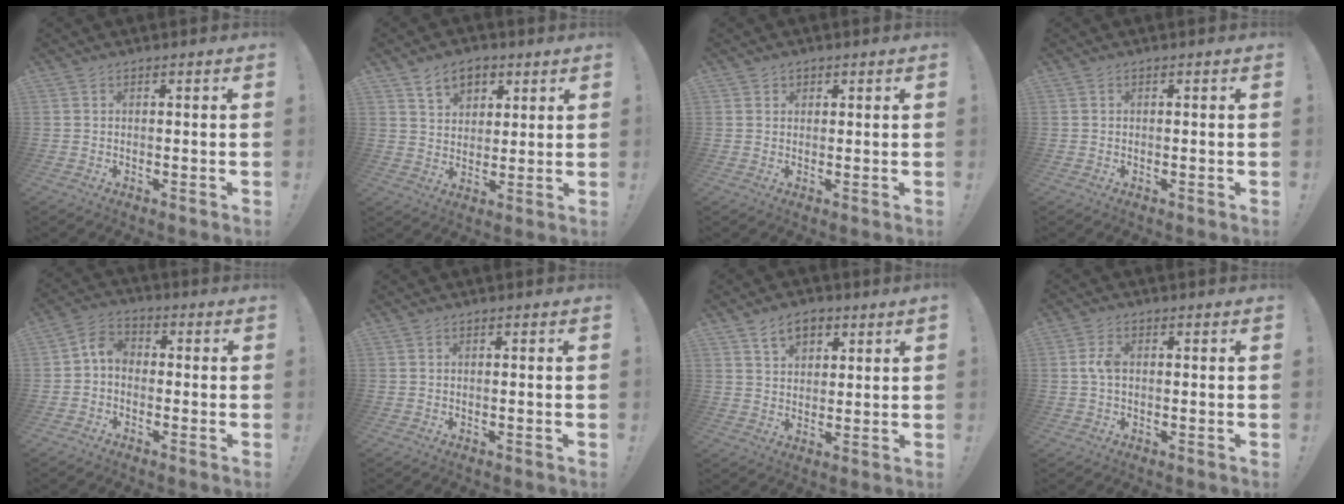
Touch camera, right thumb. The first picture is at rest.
{"total": 8.5, "force": [5.0, 5.8, 3.8], "torque": [-0.061, -0.017, 0.096]}
{"total": 1.3, "force": [0.9, 1.0, 0.0], "torque": [0.000, -0.002, 0.015]}
{"total": 0.0}
{"total": 5.3, "force": [-1.0, 3.9, 3.4], "torque": [-0.077, 0.013, -0.019]}
{"total": 0.0}
{"total": 7.1, "force": [4.2, 4.3, 3.9], "torque": [-0.061, -0.009, 0.078]}
{"total": 3.8, "force": [0.1, 2.3, 2.9], "torque": [-0.067, 0.009, 0.001]}